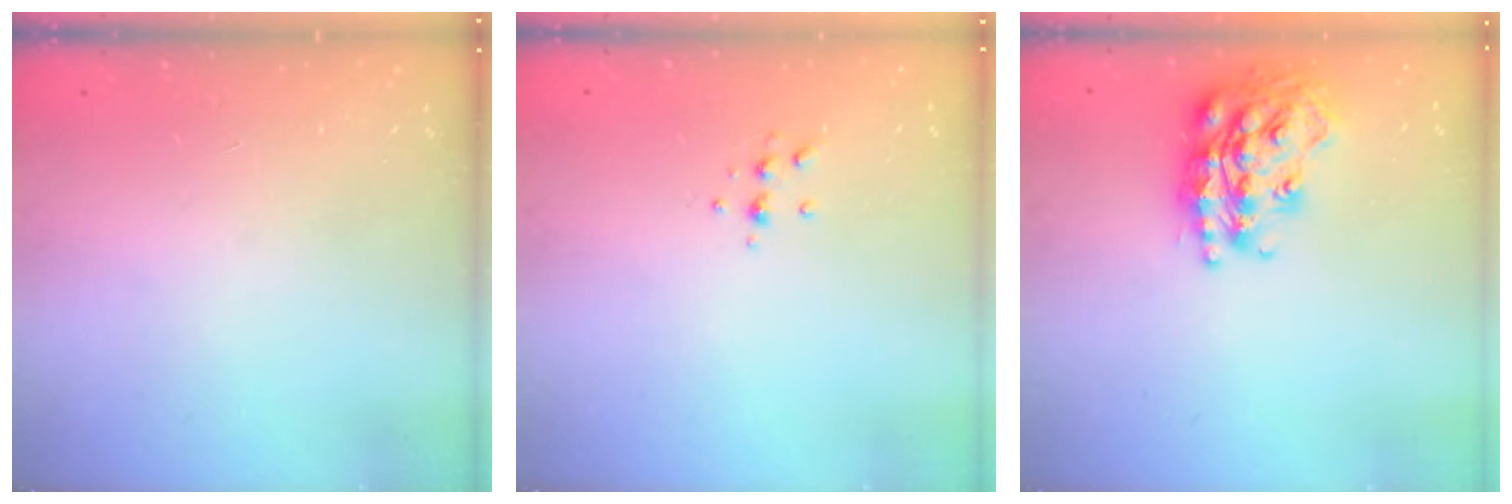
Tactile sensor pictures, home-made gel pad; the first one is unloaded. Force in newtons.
{"total": 5.4, "press": 5.4, "slide": 0.7}
{"total": 20.5, "press": 20.5, "slide": 1.4}